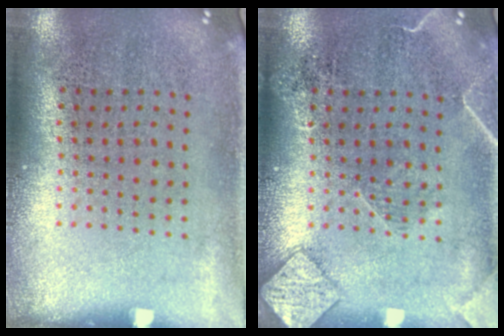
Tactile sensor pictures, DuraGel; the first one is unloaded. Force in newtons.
{"total": 2.3, "press": 2.3, "slide": 0.3}